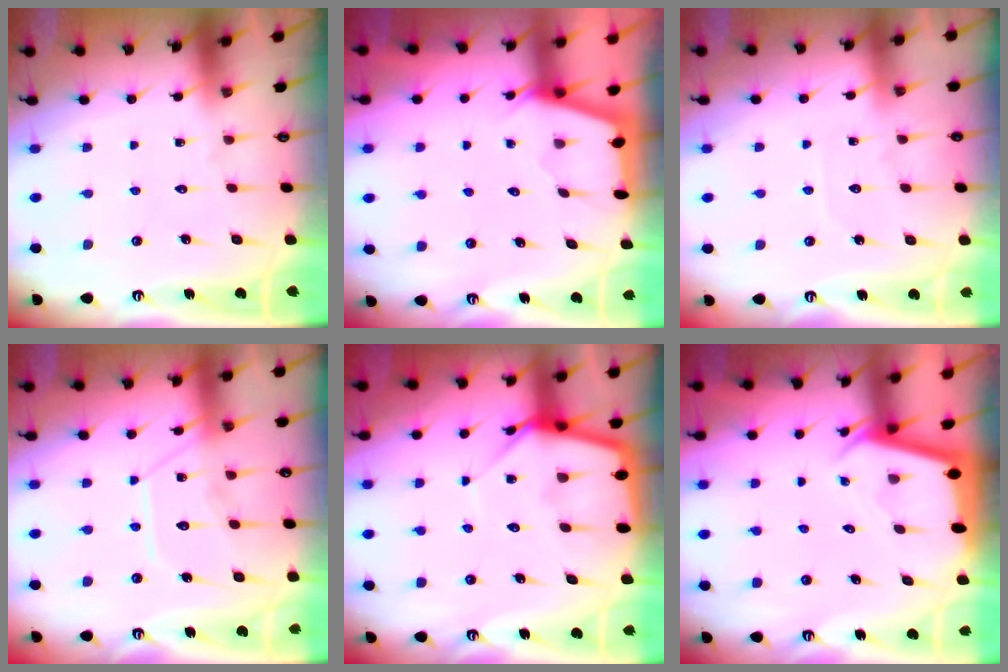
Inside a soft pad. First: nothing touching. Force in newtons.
{"total": 2.4, "press": 2.4, "slide": 0.4}
{"total": 3.8, "press": 3.8, "slide": 0.5}
{"total": 11.8, "press": 11.8, "slide": 1.0}
{"total": 8.2, "press": 8.2, "slide": 0.5}
{"total": 2.2, "press": 2.2, "slide": 0.1}